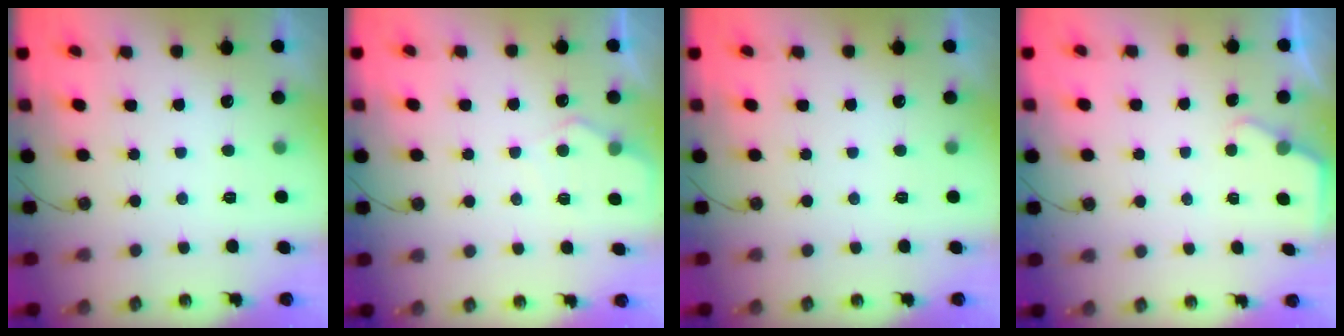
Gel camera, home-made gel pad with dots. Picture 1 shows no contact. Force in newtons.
{"total": 5.3, "press": 5.2, "slide": 0.7}
{"total": 0.0}
{"total": 2.1, "press": 2.0, "slide": 0.4}